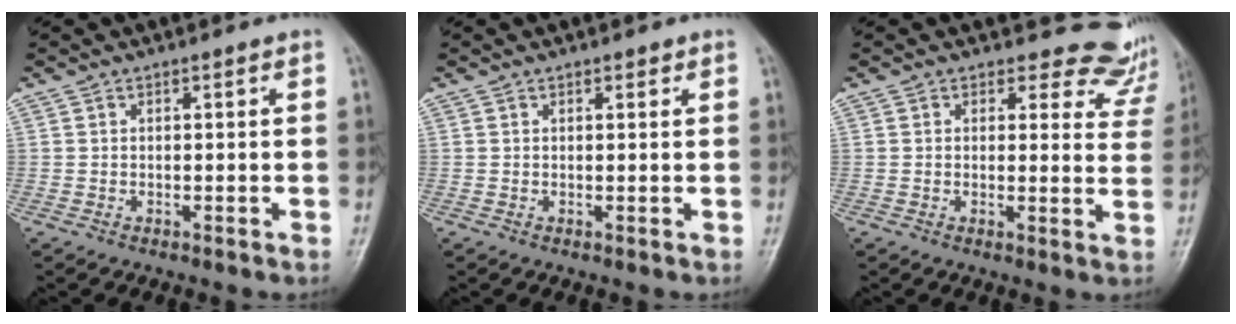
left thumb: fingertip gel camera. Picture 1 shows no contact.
{"total": 1.0, "force": [0.6, 0.4, 0.6], "torque": [-0.006, -0.001, 0.006]}
{"total": 9.3, "force": [8.5, 3.8, -0.4], "torque": [0.059, -0.066, 0.061]}